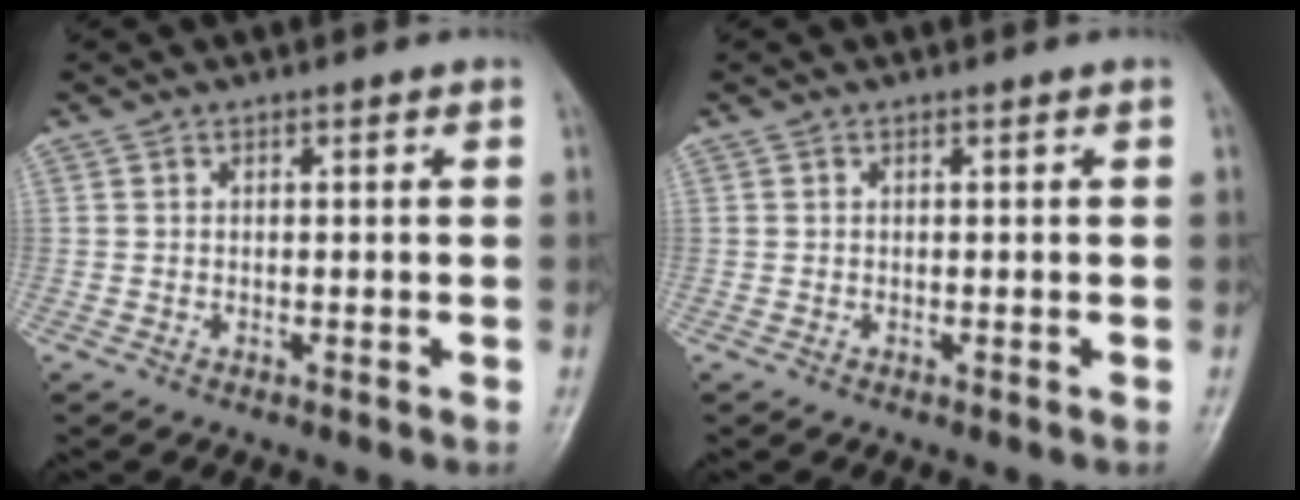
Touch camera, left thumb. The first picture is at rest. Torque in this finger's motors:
{"motor_torque": [-0.05, 0.07, -0.02, -0.11, 0.00]}